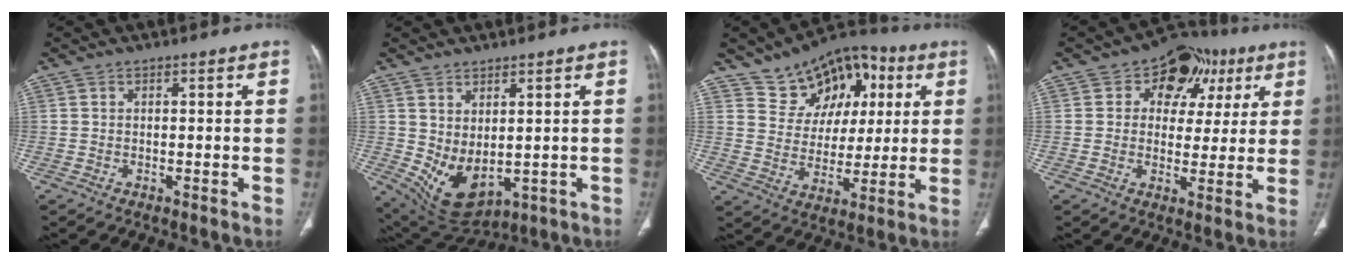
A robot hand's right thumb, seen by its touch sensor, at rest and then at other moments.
{"total": 8.9, "force": [0.2, 4.8, 7.5], "torque": [-0.125, -0.016, 0.036]}
{"total": 15.1, "force": [7.1, 10.7, 7.9], "torque": [-0.072, -0.006, 0.120]}
{"total": 12.0, "force": [4.9, 9.1, 5.9], "torque": [-0.018, -0.002, 0.063]}